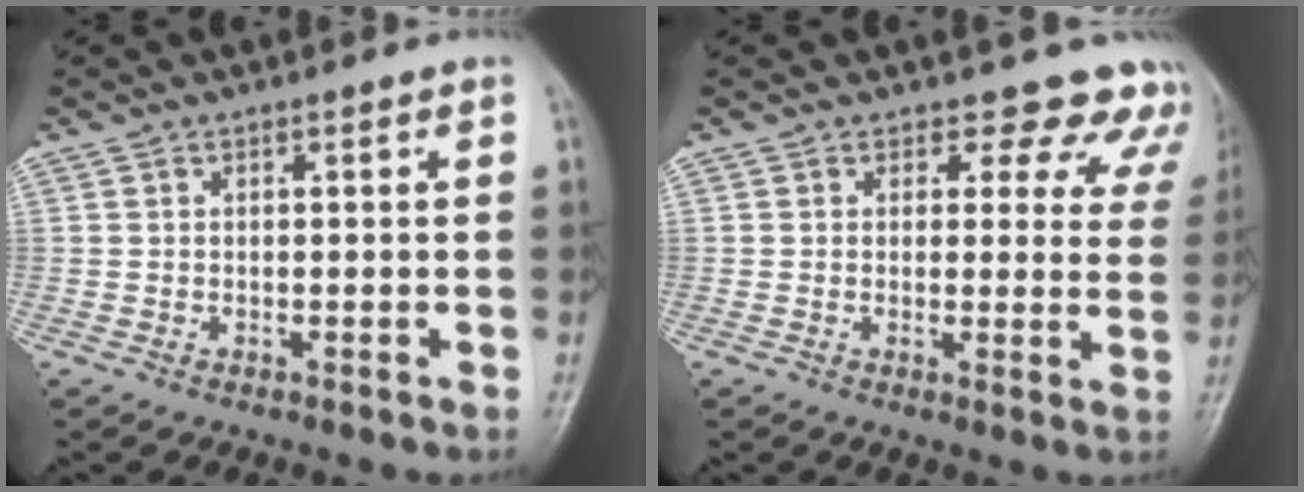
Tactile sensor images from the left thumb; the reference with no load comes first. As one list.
[{"total": 10.6, "force": [9.3, 5.0, 1.4], "torque": [0.044, -0.049, 0.071]}]